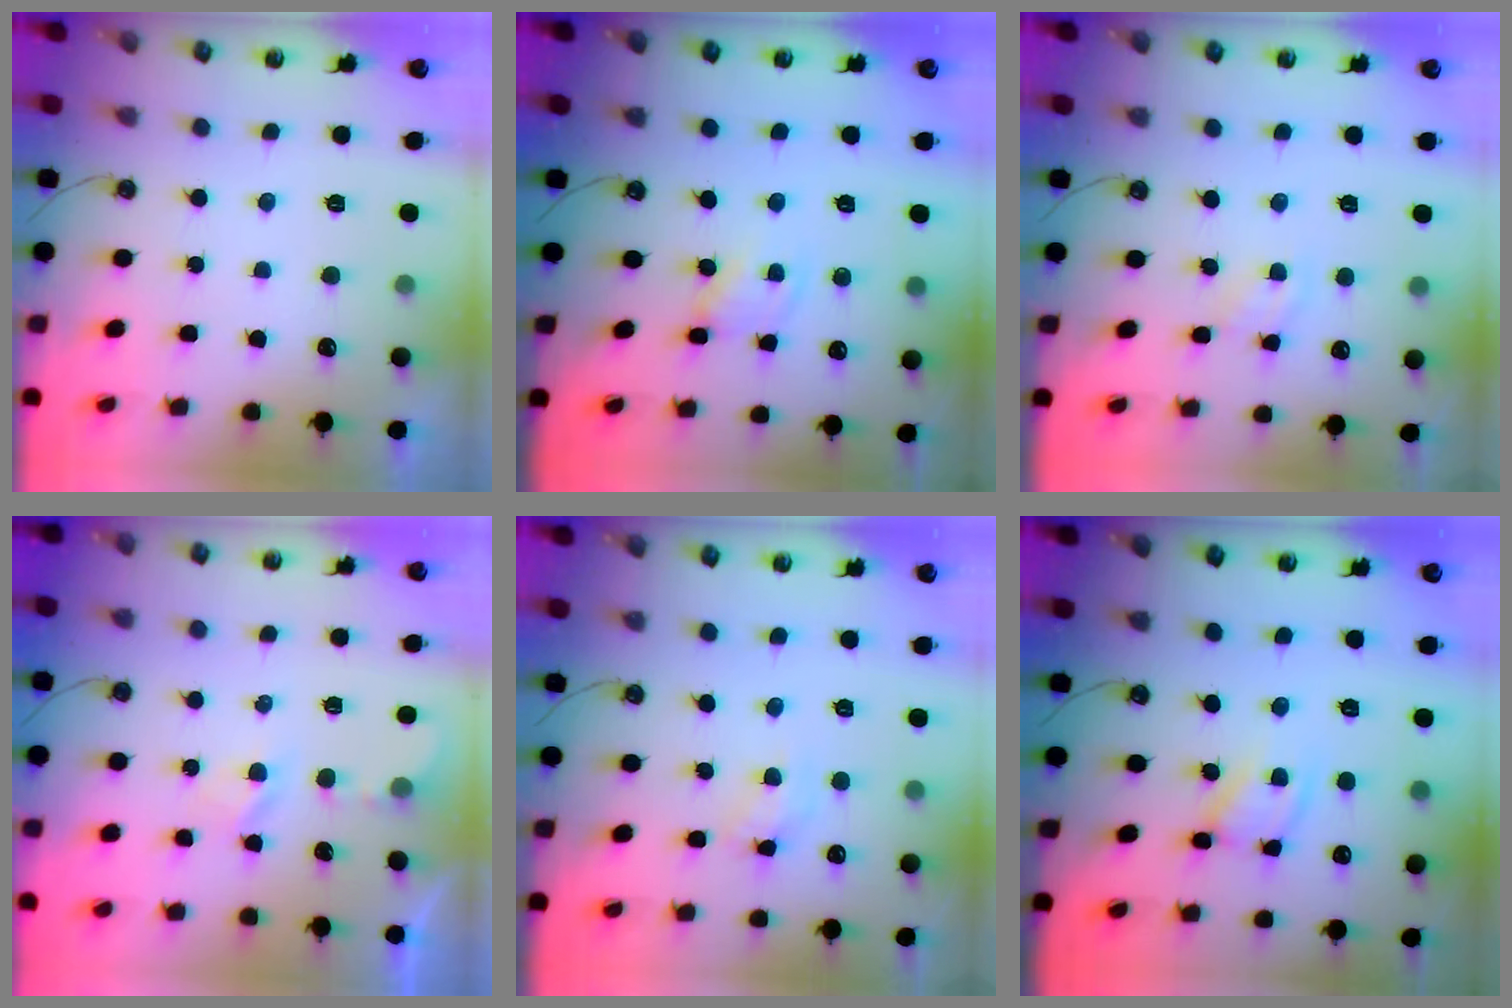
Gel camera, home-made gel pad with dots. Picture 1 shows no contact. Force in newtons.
{"total": 1.8, "press": 1.8, "slide": 0.1}
{"total": 4.0, "press": 4.0, "slide": 0.6}
{"total": 3.4, "press": 3.4, "slide": 0.5}
{"total": 6.8, "press": 6.8, "slide": 0.5}
{"total": 6.1, "press": 6.1, "slide": 0.4}